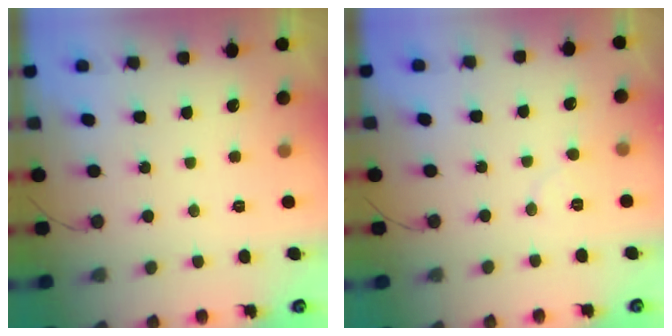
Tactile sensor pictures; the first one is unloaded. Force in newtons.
{"total": 3.8, "press": 3.8, "slide": 0.4}